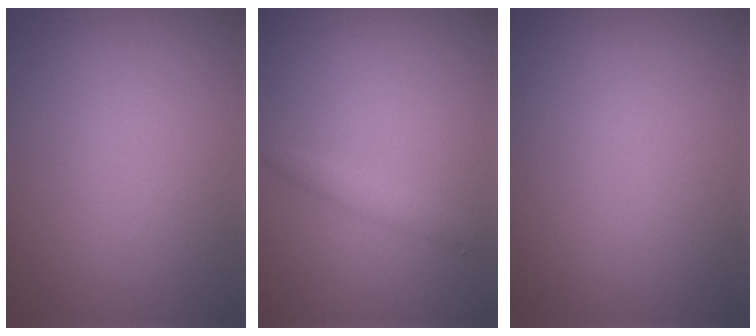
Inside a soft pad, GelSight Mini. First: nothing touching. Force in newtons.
{"total": 1.3, "press": 1.2, "slide": 0.0}
{"total": 0.0}